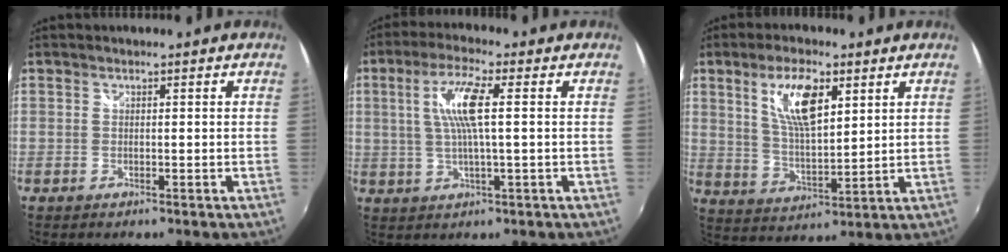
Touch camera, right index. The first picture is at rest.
{"total": 8.3, "force": [1.5, 0.8, 8.2], "torque": [-0.158, 0.004, 0.030]}
{"total": 10.5, "force": [4.8, 3.8, 8.6], "torque": [-0.157, 0.004, 0.095]}